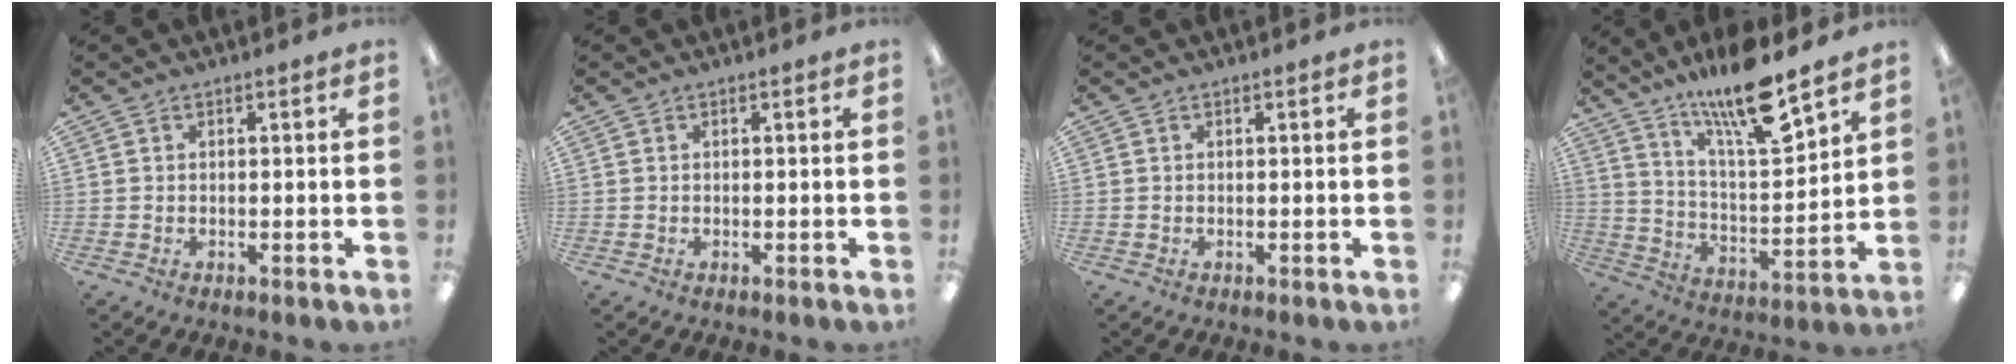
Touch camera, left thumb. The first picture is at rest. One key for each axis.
{"total": 0.0}
{"total": 0.0}
{"total": 16.3, "fx": 12.9, "fy": 3.0, "fz": 9.4, "tx": -0.162, "ty": -0.083, "tz": 0.213}